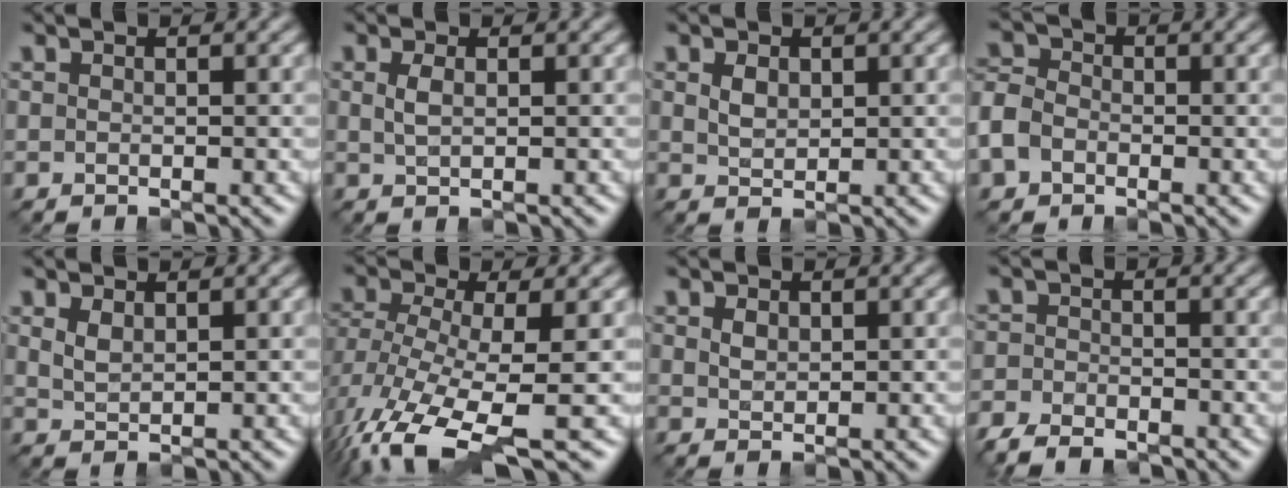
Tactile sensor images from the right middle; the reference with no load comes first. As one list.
[{"total": 1.3, "force": [0.4, 0.4, 1.1], "torque": [-0.026, 0.001, 0.008]}, {"total": 1.7, "force": [0.7, 1.1, 1.1], "torque": [-0.022, 0.000, 0.015]}, {"total": 3.8, "force": [-1.5, 3.0, 2.0], "torque": [-0.049, 0.003, -0.042]}, {"total": 1.5, "force": [0.9, 0.6, 0.9], "torque": [-0.023, 0.000, 0.023]}, {"total": 8.8, "force": [-4.1, 3.2, 7.1], "torque": [-0.146, -0.018, -0.076]}, {"total": 1.2, "force": [0.5, 0.8, 0.8], "torque": [-0.016, -0.001, 0.013]}, {"total": 4.6, "force": [-3.6, 2.1, 1.8], "torque": [-0.035, -0.008, -0.076]}]